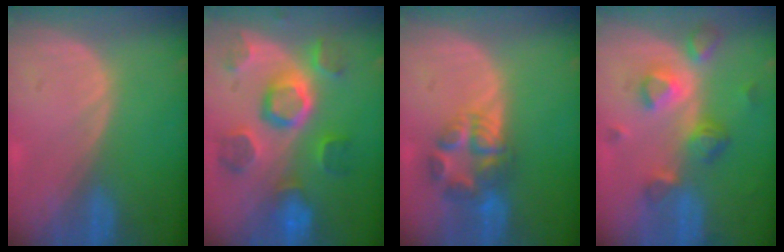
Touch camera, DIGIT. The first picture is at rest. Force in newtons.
{"total": 10.7, "press": 9.7, "slide": 4.4}
{"total": 6.7, "press": 6.4, "slide": 1.8}
{"total": 7.8, "press": 7.0, "slide": 3.6}